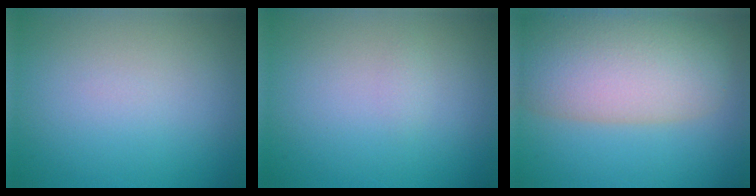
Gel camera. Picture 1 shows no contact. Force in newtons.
{"total": 0.5, "press": 0.5, "slide": 0.1}
{"total": 10.1, "press": 10.1, "slide": 0.7}